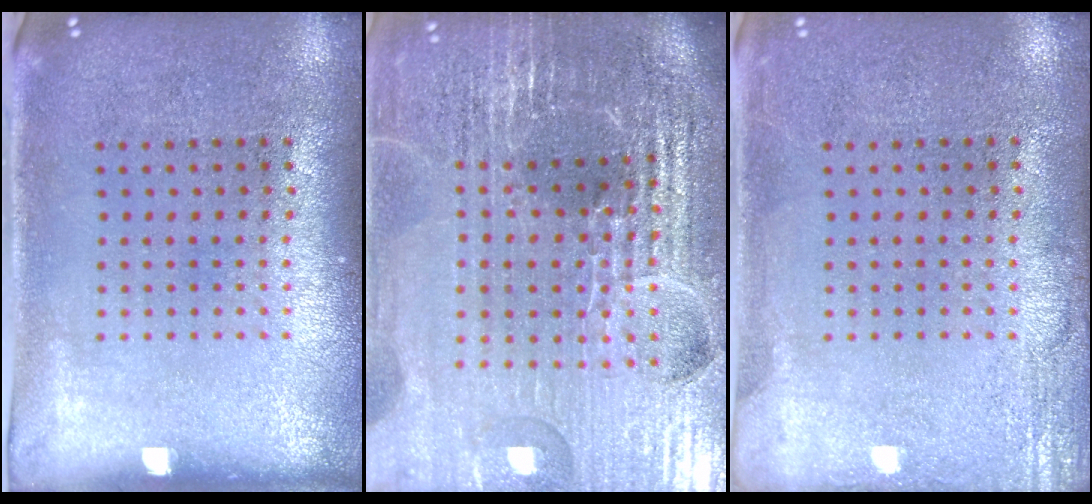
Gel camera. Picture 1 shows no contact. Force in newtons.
{"total": 6.8, "press": 5.9, "slide": 3.2}
{"total": 2.4, "press": 2.4, "slide": 0.3}